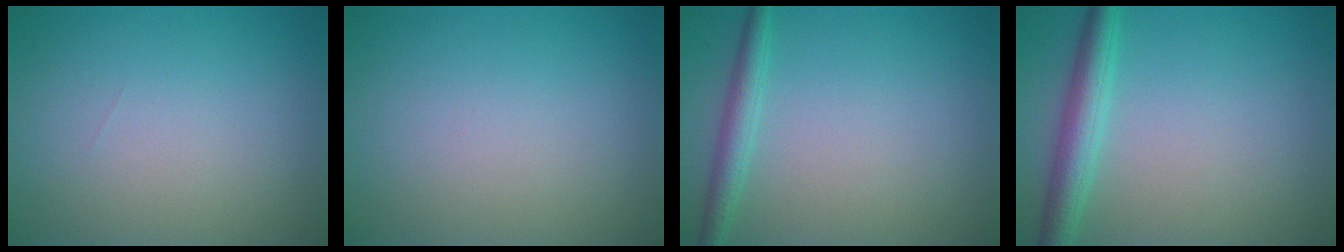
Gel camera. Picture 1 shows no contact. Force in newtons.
{"total": 0.0}
{"total": 2.2, "press": 2.2, "slide": 0.1}
{"total": 3.5, "press": 3.5, "slide": 0.1}